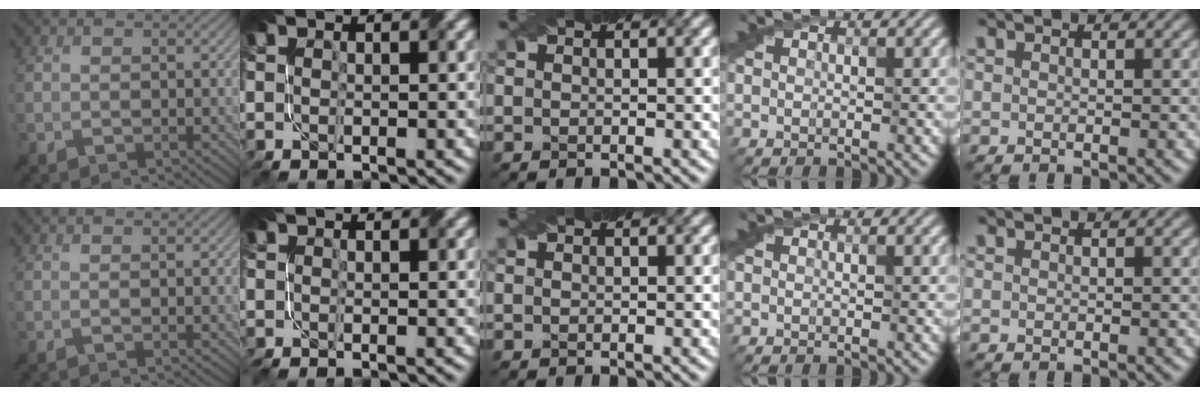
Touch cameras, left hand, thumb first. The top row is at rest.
{"thumb": {"total": 1.4, "force": [0.5, -1.2, -0.4], "torque": [0.022, 0.012, 0.003]}}